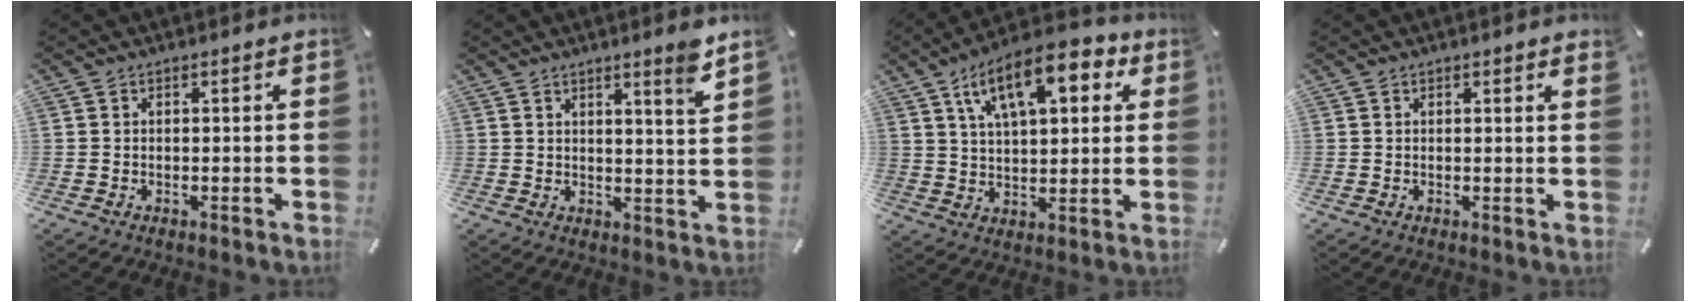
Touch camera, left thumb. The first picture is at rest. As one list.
[{"total": 5.7, "force": [4.4, -0.4, 3.6], "torque": [-0.058, -0.035, 0.070]}, {"total": 15.7, "force": [7.8, 7.2, 11.5], "torque": [-0.184, -0.013, 0.131]}, {"total": 0.7, "force": [0.6, 0.0, 0.4], "torque": [0.001, -0.004, 0.008]}]